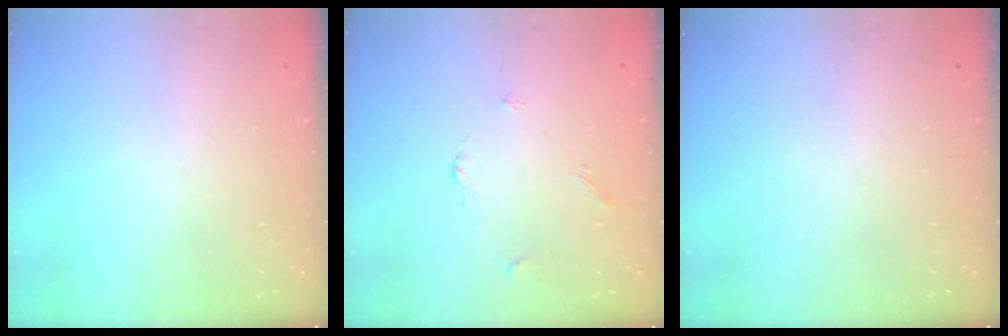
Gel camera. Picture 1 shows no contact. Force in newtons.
{"total": 3.0, "press": 2.9, "slide": 0.5}
{"total": 0.0}